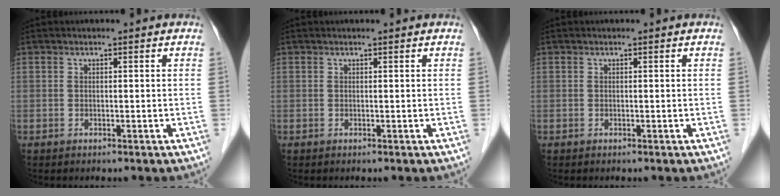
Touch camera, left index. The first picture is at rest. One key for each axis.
{"total": 0.7, "fx": 0.6, "fy": 0.0, "fz": 0.3, "tx": -0.004, "ty": 0.008, "tz": 0.011}
{"total": 0.0}